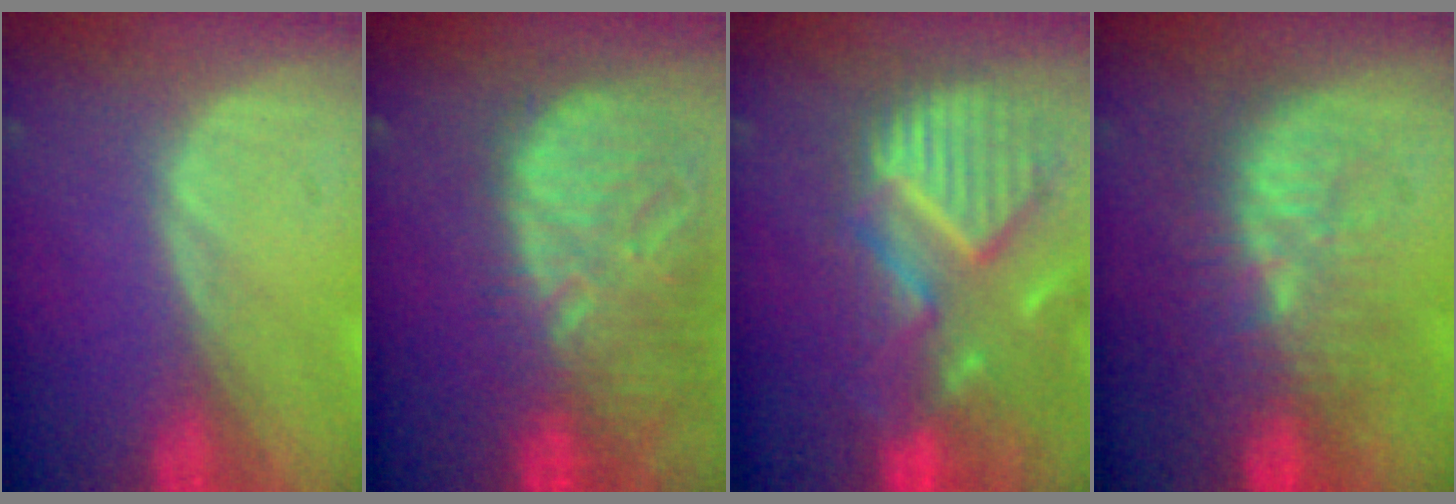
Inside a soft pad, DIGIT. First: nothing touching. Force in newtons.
{"total": 13.4, "press": 11.5, "slide": 7.0}
{"total": 12.0, "press": 10.5, "slide": 5.8}
{"total": 9.4, "press": 8.9, "slide": 2.9}